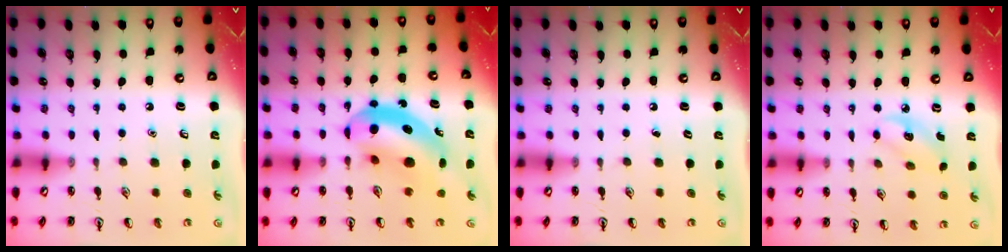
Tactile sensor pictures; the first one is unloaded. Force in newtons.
{"total": 11.7, "press": 11.0, "slide": 4.0}
{"total": 0.0}
{"total": 2.8, "press": 2.7, "slide": 0.8}